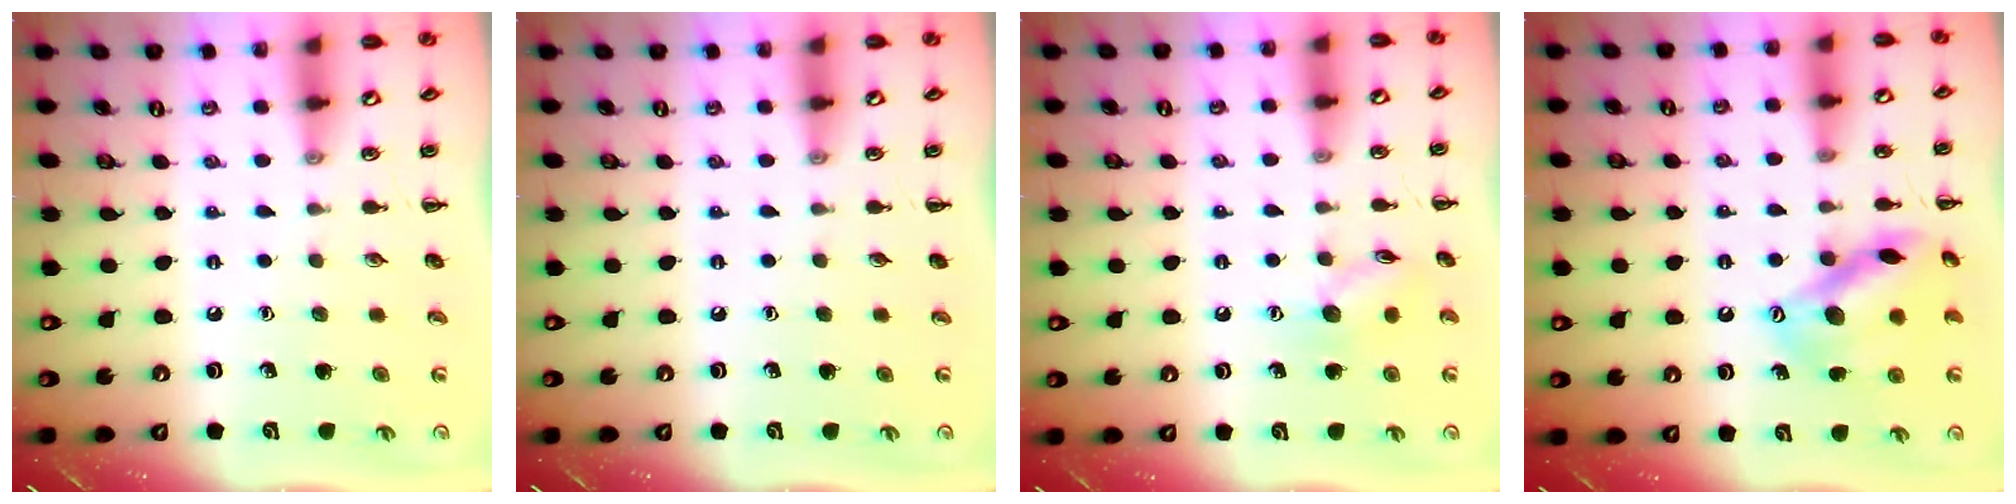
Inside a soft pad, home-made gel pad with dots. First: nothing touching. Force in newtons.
{"total": 0.0}
{"total": 8.1, "press": 8.1, "slide": 0.8}
{"total": 14.8, "press": 14.7, "slide": 0.8}